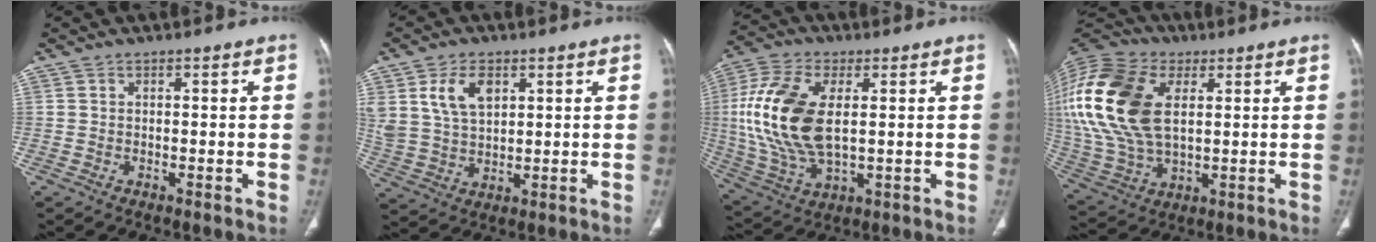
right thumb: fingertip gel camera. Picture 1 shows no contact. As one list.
[{"total": 9.3, "force": [3.9, 5.7, 6.2], "torque": [-0.110, -0.012, 0.082]}, {"total": 18.0, "force": [1.9, 9.6, 15.1], "torque": [-0.325, -0.007, 0.039]}, {"total": 25.8, "force": [5.8, 15.6, 19.7], "torque": [-0.455, 0.000, 0.109]}]